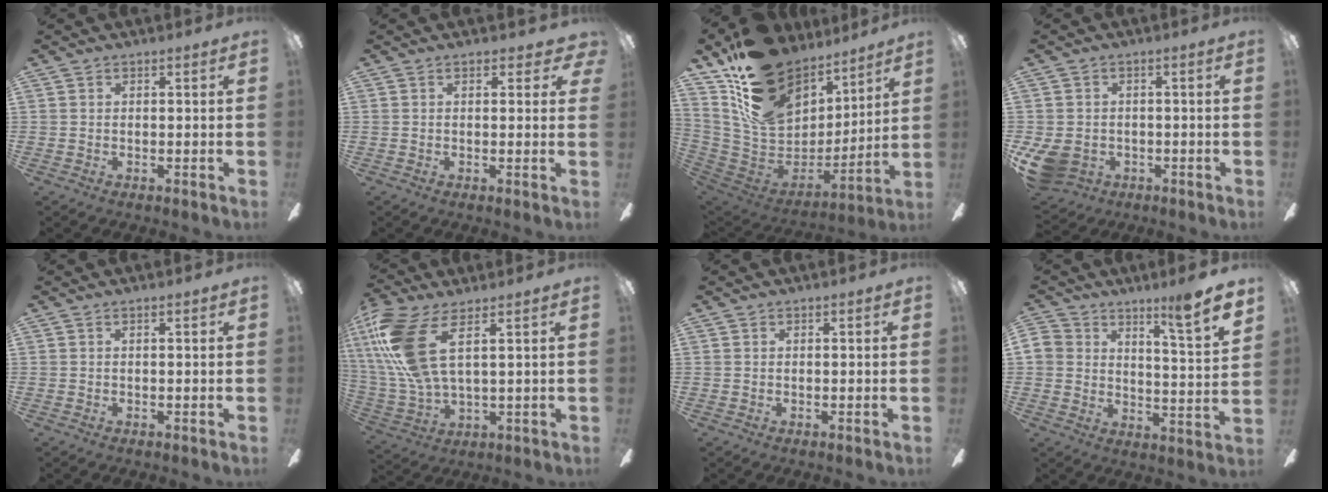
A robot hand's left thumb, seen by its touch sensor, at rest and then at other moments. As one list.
[{"total": 2.0, "force": [1.0, 1.4, 1.1], "torque": [-0.006, -0.001, 0.015]}, {"total": 22.1, "force": [13.8, 14.3, 9.8], "torque": [-0.175, -0.082, 0.268]}, {"total": 7.9, "force": [-3.0, 6.1, 4.0], "torque": [-0.092, 0.014, -0.055]}, {"total": 0.0}, {"total": 16.9, "force": [6.5, 6.8, 14.1], "torque": [-0.315, -0.022, 0.113]}, {"total": 0.0}, {"total": 10.9, "force": [8.4, 3.1, 6.2], "torque": [-0.093, -0.057, 0.146]}]